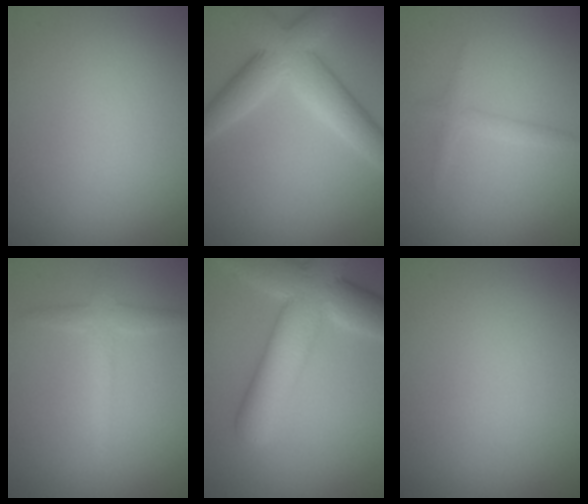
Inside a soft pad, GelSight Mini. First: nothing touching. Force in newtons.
{"total": 6.3, "press": 6.3, "slide": 0.4}
{"total": 1.4, "press": 1.4, "slide": 0.1}
{"total": 2.2, "press": 2.2, "slide": 0.0}
{"total": 9.6, "press": 9.6, "slide": 0.7}
{"total": 0.0}